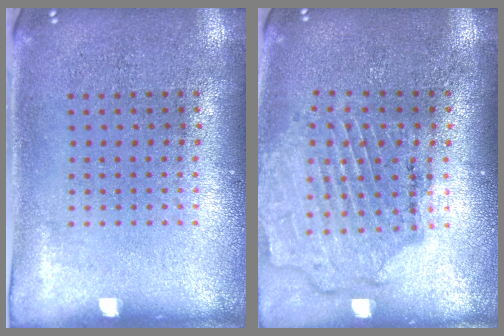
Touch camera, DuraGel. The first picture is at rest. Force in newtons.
{"total": 1.6, "press": 1.5, "slide": 0.3}